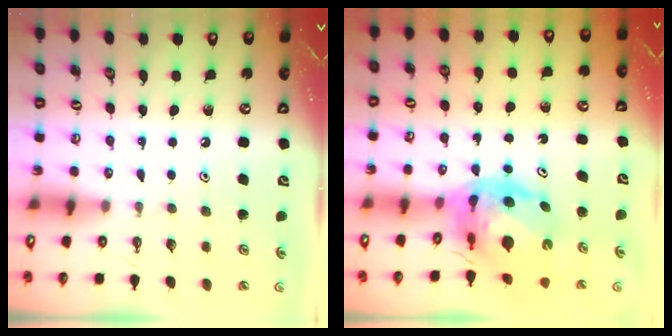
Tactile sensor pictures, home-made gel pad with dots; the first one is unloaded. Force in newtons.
{"total": 12.4, "press": 12.3, "slide": 1.5}